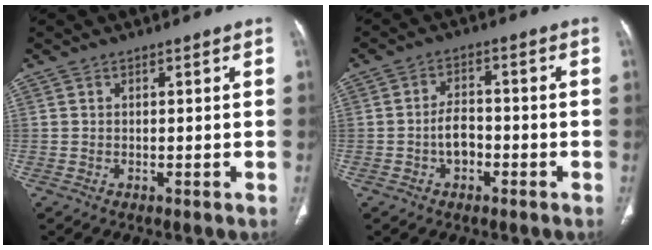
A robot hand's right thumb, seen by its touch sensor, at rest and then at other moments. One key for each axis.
{"total": 4.6, "fx": -1.7, "fy": 3.0, "fz": 3.1, "tx": -0.048, "ty": 0.021, "tz": -0.033}